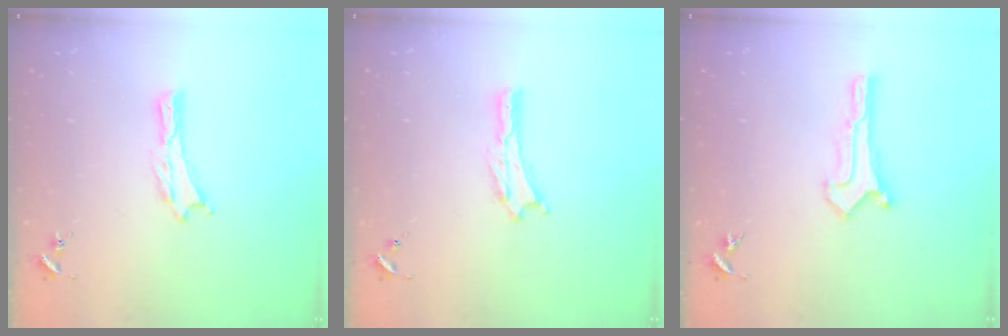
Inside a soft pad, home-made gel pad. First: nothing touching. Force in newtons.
{"total": 0.0}
{"total": 0.0}